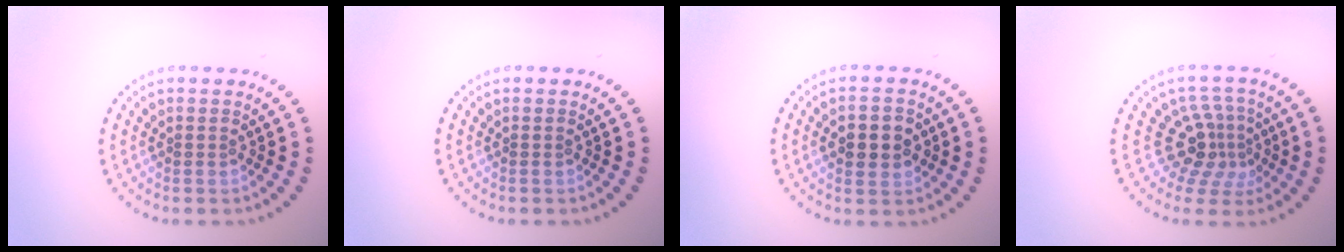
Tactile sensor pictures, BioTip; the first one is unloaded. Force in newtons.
{"total": 0.0}
{"total": 3.2, "press": 3.2, "slide": 0.1}
{"total": 4.0, "press": 2.6, "slide": 3.0}